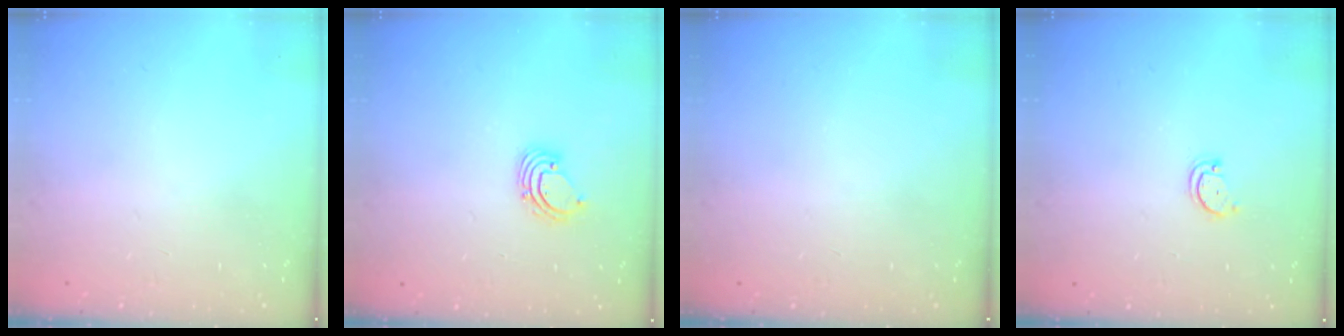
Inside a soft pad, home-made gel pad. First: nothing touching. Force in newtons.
{"total": 2.6, "press": 2.6, "slide": 0.2}
{"total": 0.0}
{"total": 2.8, "press": 2.8, "slide": 0.3}